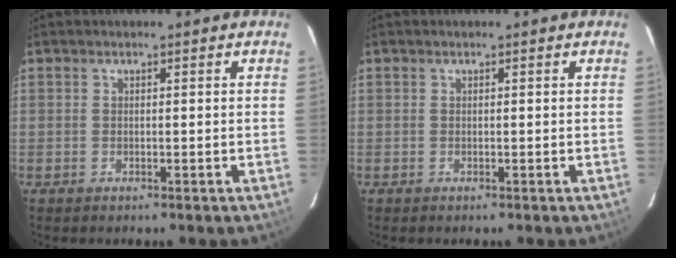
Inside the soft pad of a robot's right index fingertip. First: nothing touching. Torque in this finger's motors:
{"motor_torque": [0.00, 0.00, 0.00, 0.00]}